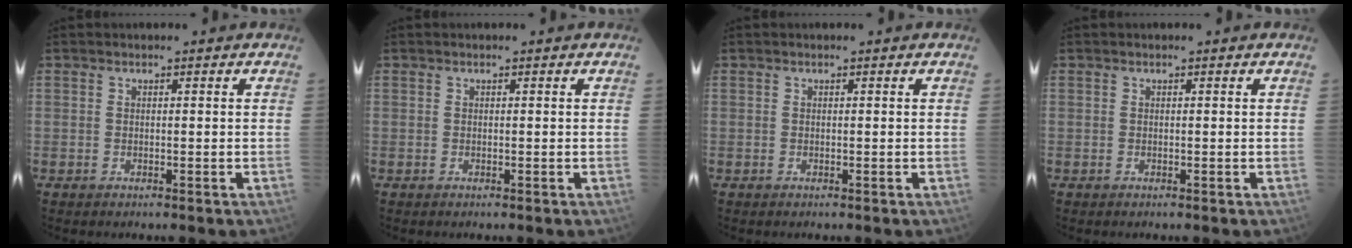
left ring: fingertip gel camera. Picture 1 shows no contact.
{"total": 0.0}
{"total": 0.0}
{"total": 0.0}